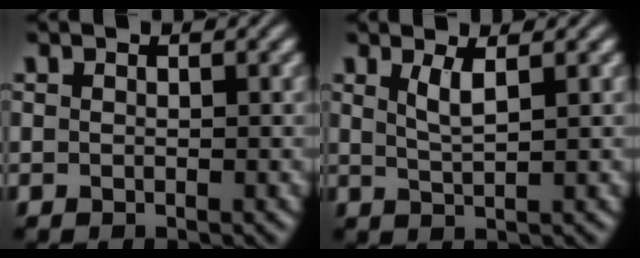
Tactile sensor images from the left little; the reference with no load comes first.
{"total": 2.1, "force": [1.0, 0.5, 1.8], "torque": [-0.034, -0.003, 0.019]}